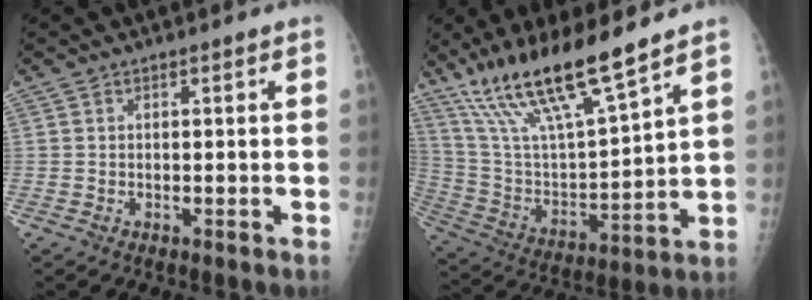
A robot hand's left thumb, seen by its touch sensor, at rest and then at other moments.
{"total": 19.5, "force": [14.3, 2.9, 12.9], "torque": [-0.224, -0.063, 0.276]}